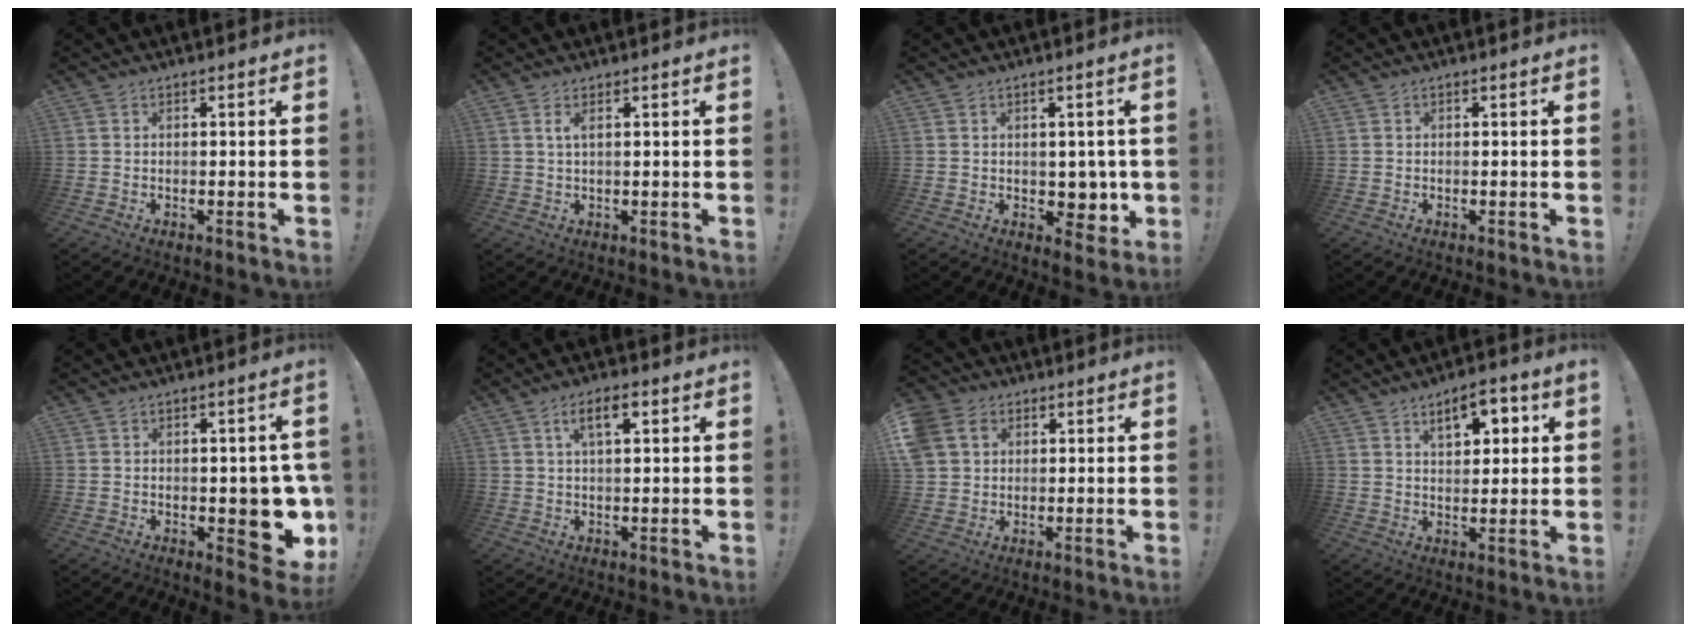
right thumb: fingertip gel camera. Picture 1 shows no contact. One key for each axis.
{"total": 2.1, "fx": 0.7, "fy": -0.1, "fz": 2.0, "tx": -0.038, "ty": 0.001, "tz": 0.010}
{"total": 5.7, "fx": 1.3, "fy": 5.0, "fz": 2.3, "tx": -0.012, "ty": -0.012, "tz": 0.031}
{"total": 0.0}
{"total": 9.5, "fx": -1.7, "fy": 5.2, "fz": 7.8, "tx": -0.070, "ty": -0.002, "tz": -0.018}
{"total": 6.5, "fx": 2.7, "fy": 2.4, "fz": 5.4, "tx": -0.087, "ty": -0.001, "tz": 0.042}
{"total": 9.2, "fx": 3.4, "fy": 7.7, "fz": 3.6, "tx": -0.077, "ty": -0.009, "tz": 0.071}
{"total": 9.0, "fx": 4.4, "fy": 3.9, "fz": 6.8, "tx": -0.092, "ty": -0.014, "tz": 0.071}